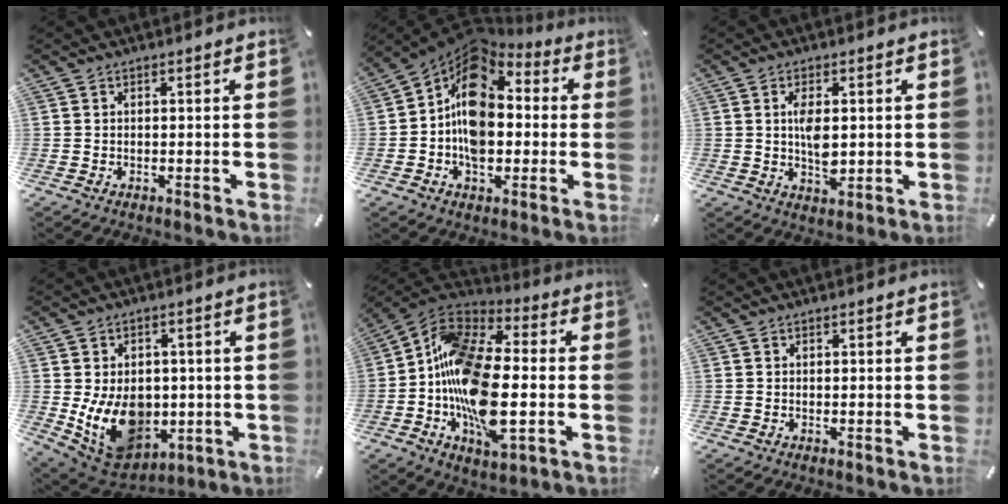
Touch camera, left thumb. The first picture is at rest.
{"total": 13.5, "force": [-0.3, 10.3, 8.7], "torque": [-0.163, 0.003, -0.007]}
{"total": 6.3, "force": [0.5, 3.4, 5.3], "torque": [-0.101, -0.002, 0.002]}
{"total": 13.9, "force": [-1.7, 11.0, 8.4], "torque": [-0.159, -0.012, -0.021]}
{"total": 19.9, "force": [-5.1, 10.7, 15.9], "torque": [-0.322, 0.020, -0.086]}
{"total": 0.0}